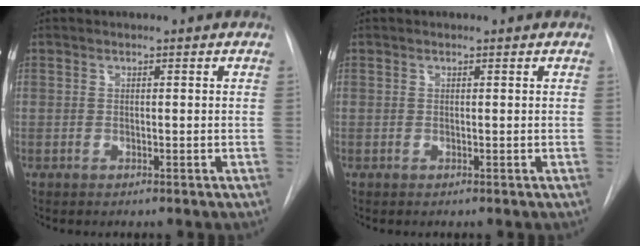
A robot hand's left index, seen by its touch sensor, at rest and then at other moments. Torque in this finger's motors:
{"motor_torque": [0.25, -0.15, -0.02, -0.01]}